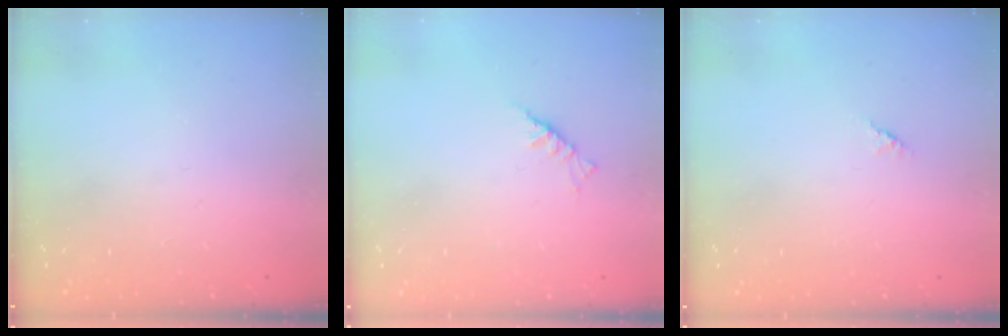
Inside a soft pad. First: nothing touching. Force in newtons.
{"total": 2.3, "press": 2.2, "slide": 0.5}
{"total": 1.2, "press": 1.2, "slide": 0.3}